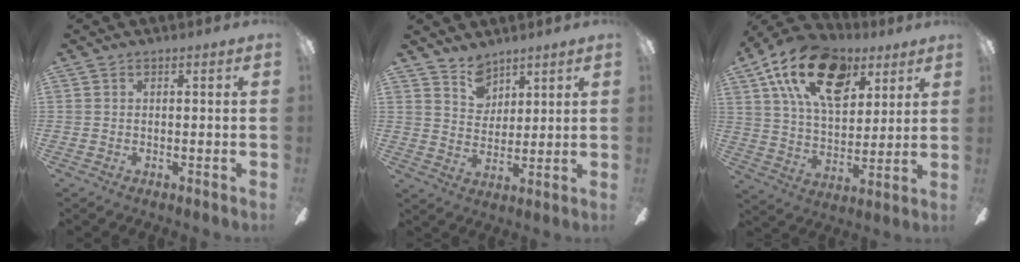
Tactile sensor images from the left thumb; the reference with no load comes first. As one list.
[{"total": 7.0, "force": [5.6, 4.1, 0.9], "torque": [-0.010, -0.031, 0.104]}, {"total": 21.5, "force": [11.0, 12.2, 13.8], "torque": [-0.234, -0.040, 0.193]}]